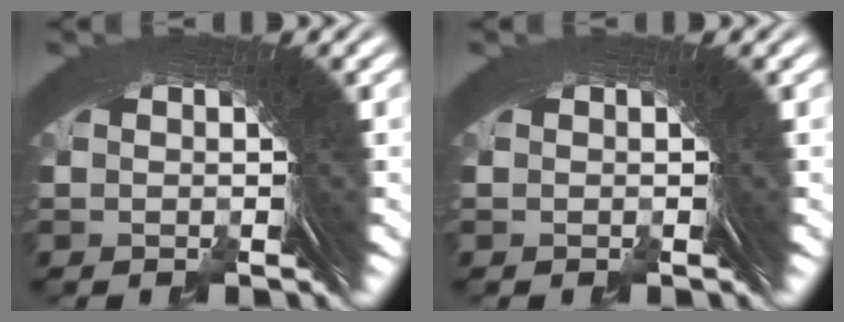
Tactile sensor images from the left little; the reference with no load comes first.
{"total": 0.0}